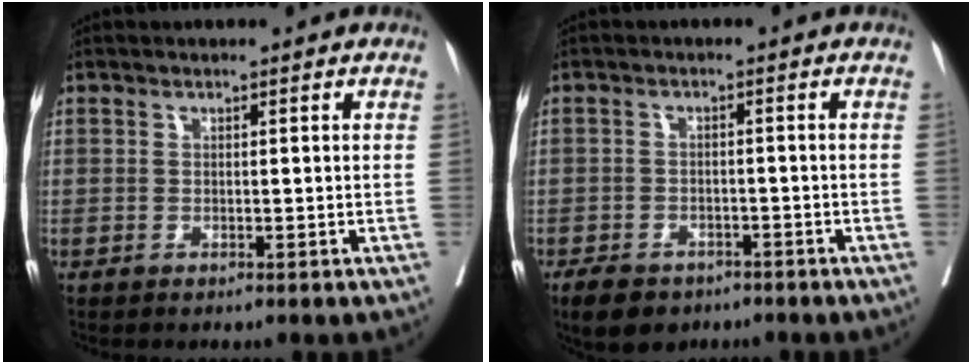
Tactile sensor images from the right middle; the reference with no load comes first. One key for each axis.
{"total": 6.2, "fx": -4.6, "fy": 3.3, "fz": 2.5, "tx": -0.042, "ty": -0.004, "tz": -0.066}